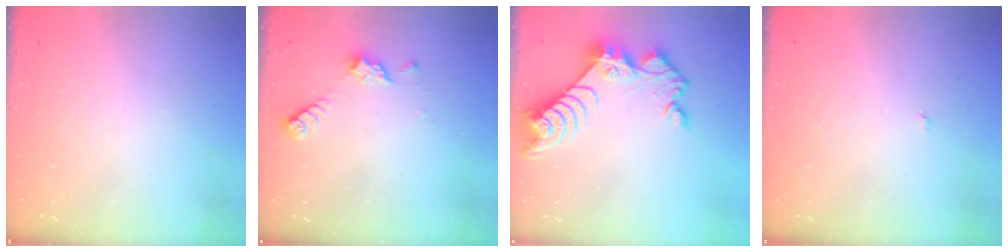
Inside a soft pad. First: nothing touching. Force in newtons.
{"total": 4.6, "press": 4.6, "slide": 0.5}
{"total": 10.1, "press": 10.0, "slide": 1.0}
{"total": 4.1, "press": 4.0, "slide": 0.3}